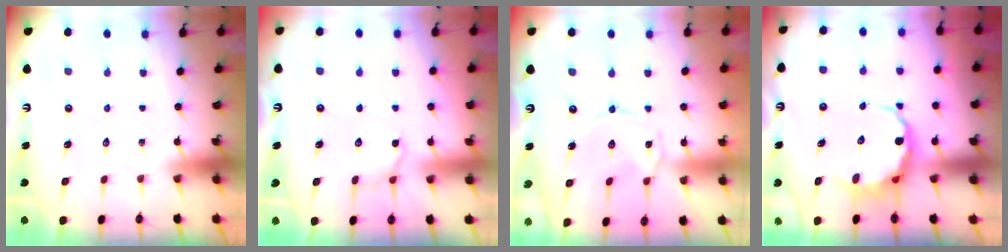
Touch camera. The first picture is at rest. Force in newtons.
{"total": 5.6, "press": 5.4, "slide": 1.4}
{"total": 0.8, "press": 0.8, "slide": 0.3}
{"total": 7.8, "press": 7.6, "slide": 1.8}